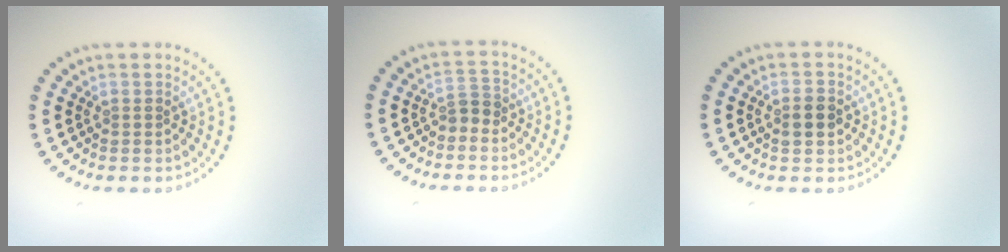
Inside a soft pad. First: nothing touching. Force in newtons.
{"total": 1.3, "press": 1.1, "slide": 0.7}
{"total": 2.3, "press": 2.3, "slide": 0.1}